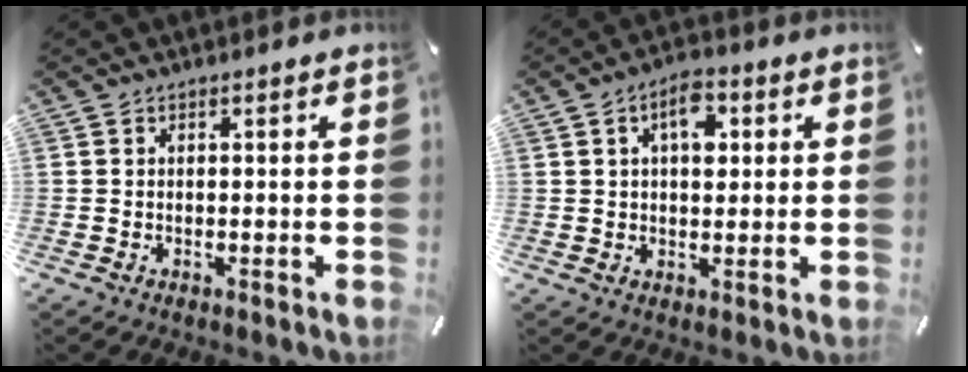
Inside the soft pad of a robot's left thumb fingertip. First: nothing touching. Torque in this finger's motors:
{"motor_torque": [0.22, 0.08, 0.31, 0.21, 0.04]}